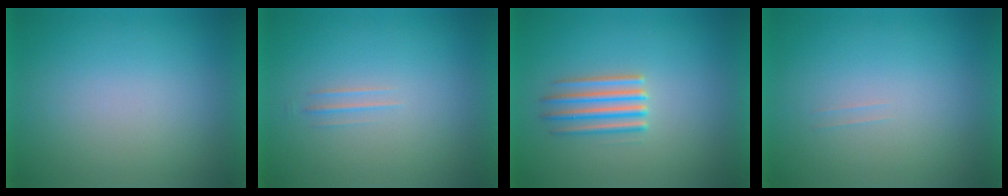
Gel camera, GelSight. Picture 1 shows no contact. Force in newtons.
{"total": 1.5}
{"total": 2.7}
{"total": 1.0}